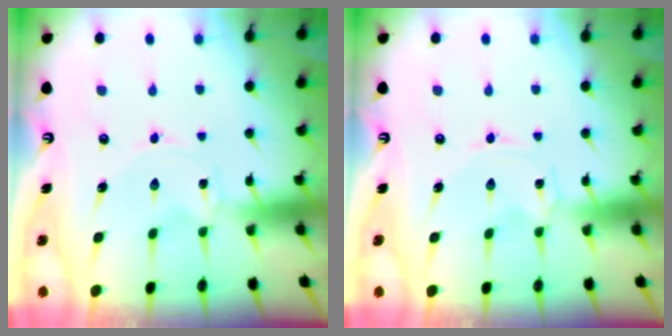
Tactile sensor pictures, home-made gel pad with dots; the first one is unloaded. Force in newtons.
{"total": 0.0}